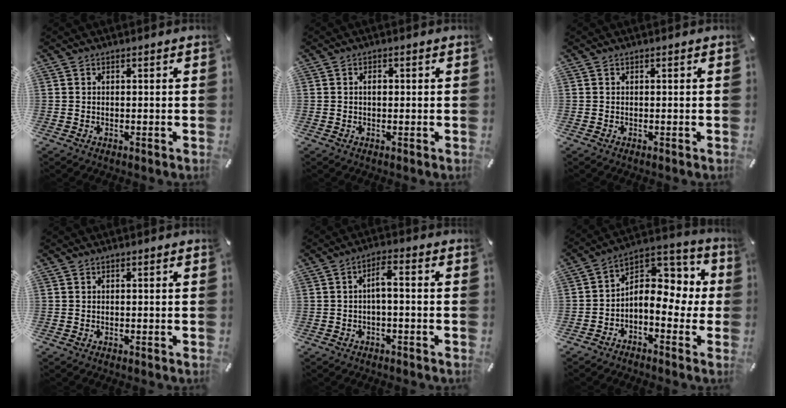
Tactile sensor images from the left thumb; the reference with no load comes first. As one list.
[{"total": 1.4, "force": [0.2, 0.8, 1.1], "torque": [-0.024, 0.005, 0.001]}, {"total": 0.0}, {"total": 0.0}, {"total": 4.1, "force": [-0.8, 1.3, 3.8], "torque": [-0.069, 0.015, -0.017]}, {"total": 9.8, "force": [-0.1, 7.4, 6.5], "torque": [-0.086, -0.014, -0.004]}]